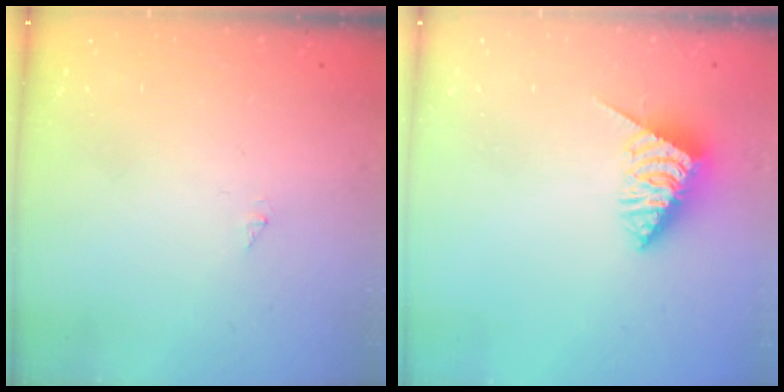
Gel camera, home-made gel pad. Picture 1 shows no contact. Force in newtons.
{"total": 4.0, "press": 4.0, "slide": 0.5}